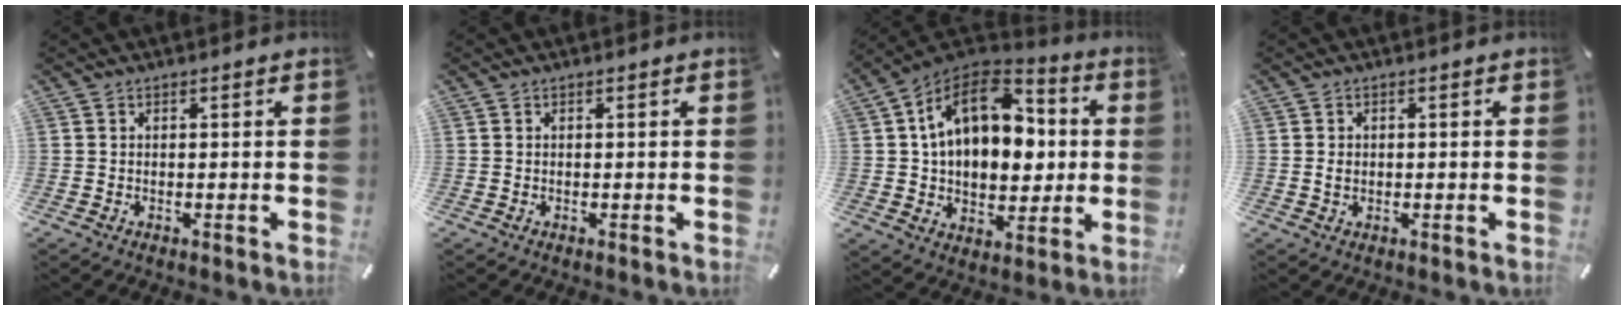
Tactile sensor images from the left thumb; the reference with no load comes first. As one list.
[{"total": 0.0}, {"total": 18.1, "force": [3.8, 13.2, 11.9], "torque": [-0.198, -0.012, 0.066]}, {"total": 1.6, "force": [-0.1, 1.2, 1.1], "torque": [-0.022, 0.004, -0.003]}]